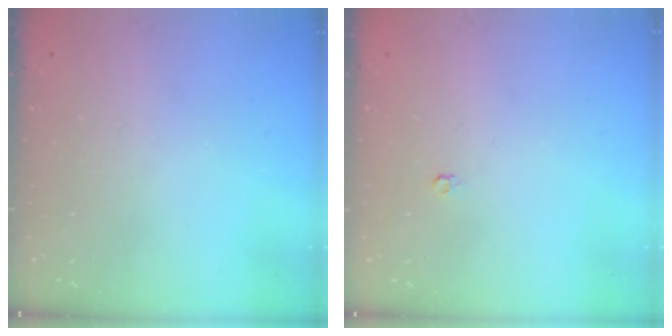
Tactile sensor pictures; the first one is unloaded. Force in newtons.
{"total": 3.2, "press": 3.2, "slide": 0.2}